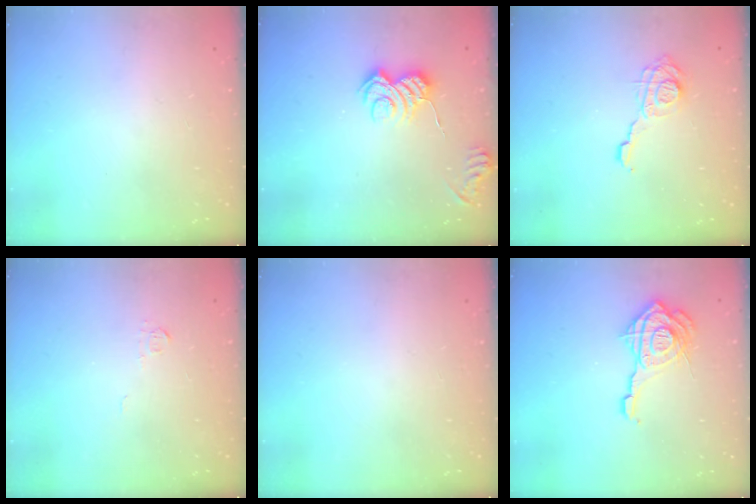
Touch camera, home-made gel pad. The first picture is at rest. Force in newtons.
{"total": 7.2, "press": 7.2, "slide": 0.6}
{"total": 10.4, "press": 10.4, "slide": 0.9}
{"total": 3.4, "press": 3.4, "slide": 0.5}
{"total": 0.0}
{"total": 15.1, "press": 14.9, "slide": 2.1}